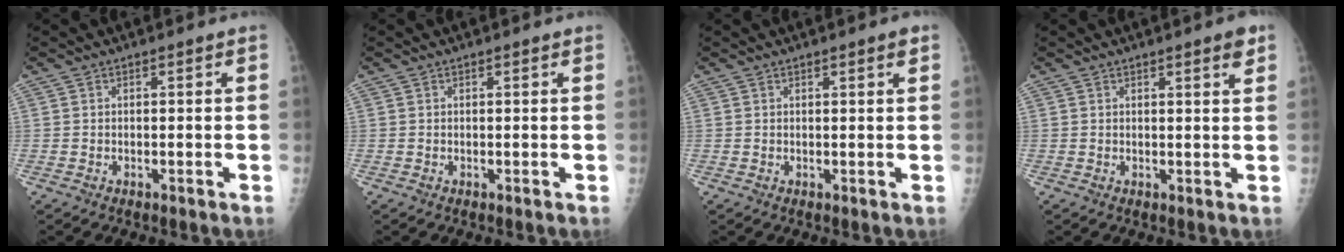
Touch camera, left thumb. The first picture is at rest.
{"total": 0.0}
{"total": 1.2, "force": [0.8, 0.1, 0.9], "torque": [-0.008, -0.003, 0.011]}
{"total": 2.8, "force": [1.8, 0.4, 2.1], "torque": [-0.019, -0.008, 0.022]}